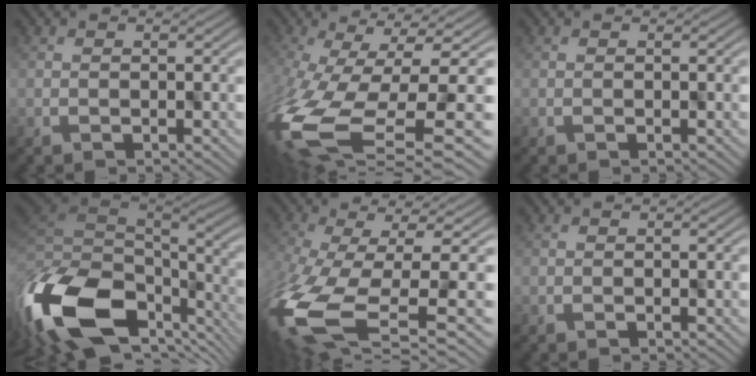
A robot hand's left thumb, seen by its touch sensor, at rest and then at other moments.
{"total": 13.5, "force": [-0.7, 4.6, 12.6], "torque": [-0.291, -0.038, 0.010]}
{"total": 0.0}
{"total": 15.7, "force": [-3.3, 7.7, 13.2], "torque": [-0.304, -0.042, -0.033]}
{"total": 11.9, "force": [-1.4, 4.7, 10.8], "torque": [-0.267, -0.037, -0.009]}
{"total": 0.0}